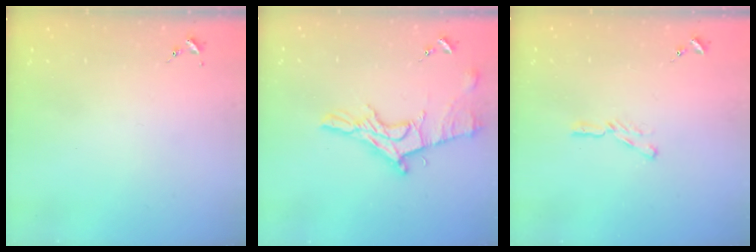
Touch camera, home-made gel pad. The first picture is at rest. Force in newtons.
{"total": 14.1, "press": 14.1, "slide": 1.3}
{"total": 4.7, "press": 4.7, "slide": 0.3}